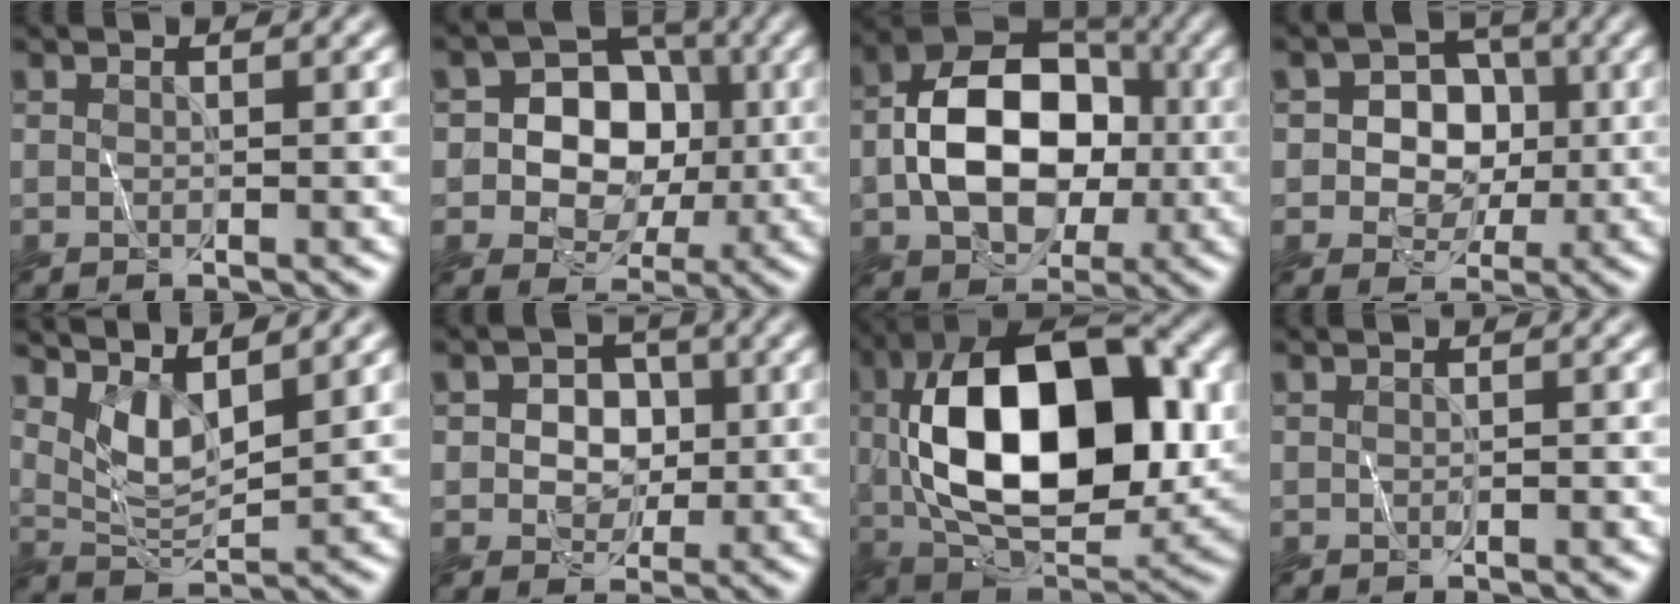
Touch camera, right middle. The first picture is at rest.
{"total": 7.0, "force": [0.1, 5.9, 3.8], "torque": [-0.040, 0.017, -0.021]}
{"total": 10.4, "force": [-1.1, 7.1, 7.5], "torque": [-0.121, 0.014, -0.028]}
{"total": 5.6, "force": [0.0, 5.0, 2.4], "torque": [-0.024, 0.020, -0.022]}
{"total": 3.0, "force": [2.4, 0.5, 1.8], "torque": [-0.043, -0.009, 0.048]}
{"total": 3.8, "force": [0.1, 3.2, 2.0], "torque": [-0.014, 0.006, -0.010]}
{"total": 15.6, "force": [1.1, 8.0, 13.4], "torque": [-0.221, 0.019, 0.010]}
{"total": 1.0, "force": [-0.7, 0.4, 0.7], "torque": [-0.013, -0.006, -0.012]}